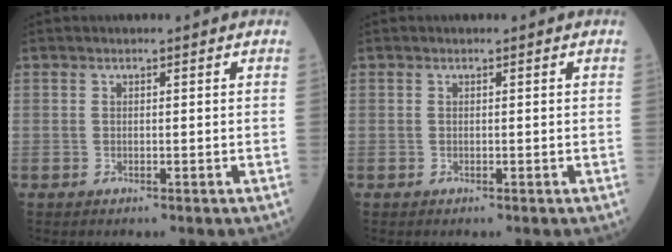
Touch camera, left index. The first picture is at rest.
{"total": 0.0}